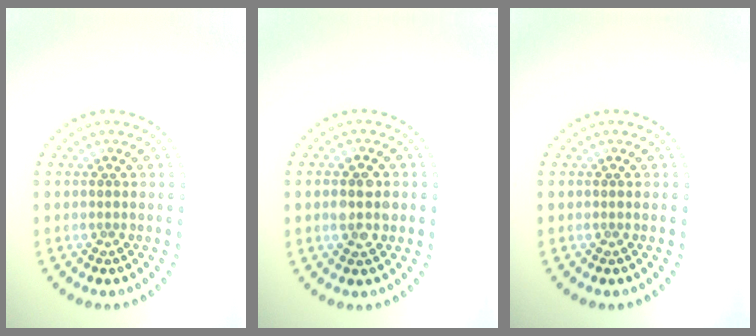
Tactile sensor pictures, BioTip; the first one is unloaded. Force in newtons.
{"total": 3.1, "press": 3.1, "slide": 0.1}
{"total": 0.0}